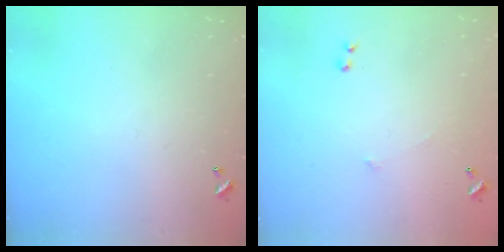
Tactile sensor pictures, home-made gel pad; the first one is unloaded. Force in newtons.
{"total": 6.1, "press": 6.1, "slide": 0.7}